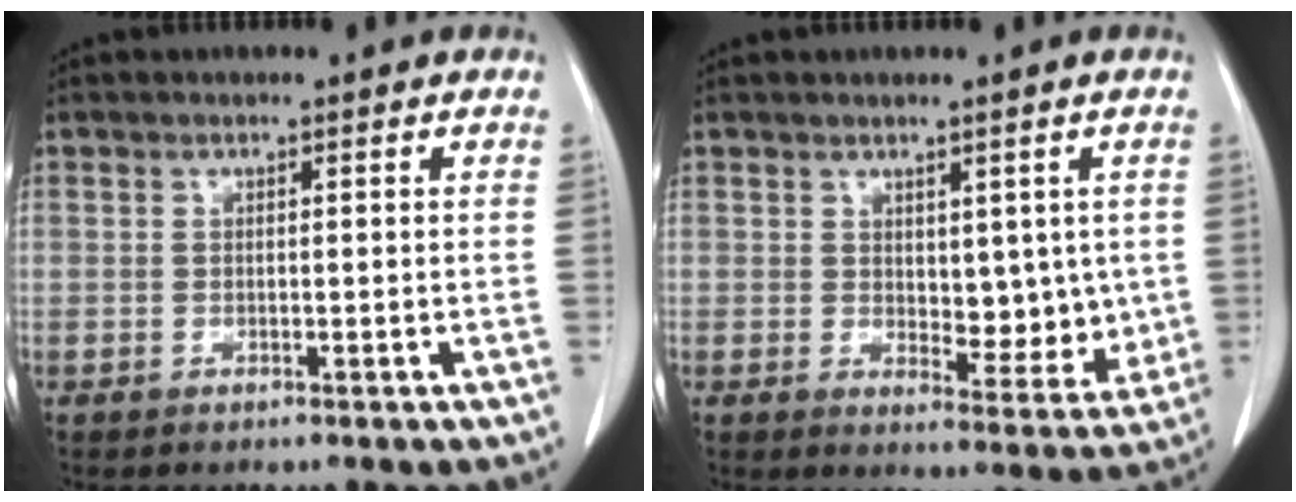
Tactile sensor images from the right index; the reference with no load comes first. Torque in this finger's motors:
{"motor_torque": [0.13, 0.17, 0.08, 0.02]}